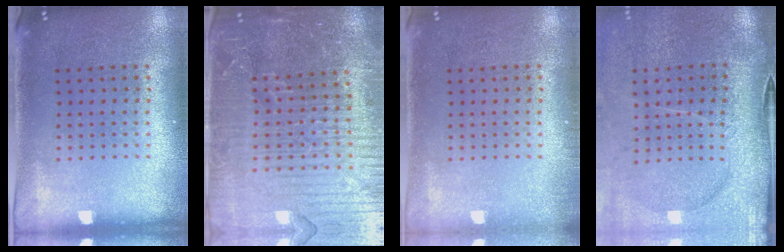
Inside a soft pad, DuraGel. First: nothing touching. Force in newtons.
{"total": 6.1, "press": 5.4, "slide": 2.8}
{"total": 0.8, "press": 0.8, "slide": 0.0}
{"total": 4.6, "press": 3.7, "slide": 2.8}